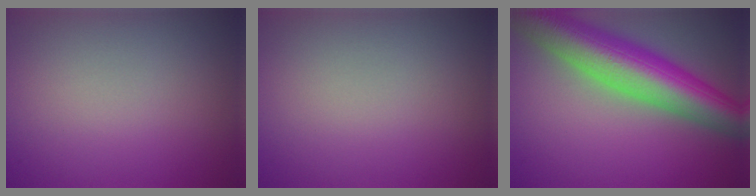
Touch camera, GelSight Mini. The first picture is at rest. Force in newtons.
{"total": 0.0}
{"total": 11.0, "press": 10.9, "slide": 0.5}